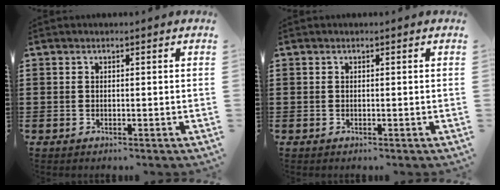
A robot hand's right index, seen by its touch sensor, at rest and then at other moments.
{"total": 0.0}